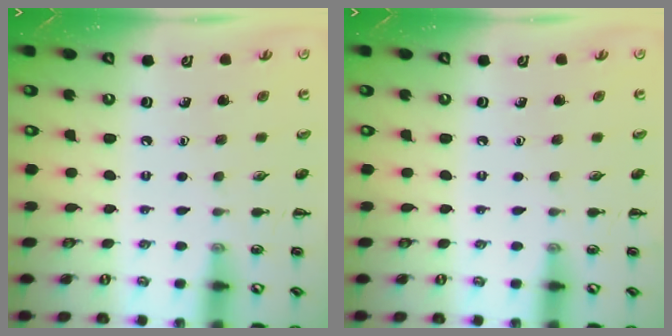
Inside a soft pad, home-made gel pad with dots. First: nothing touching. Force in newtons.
{"total": 0.0}